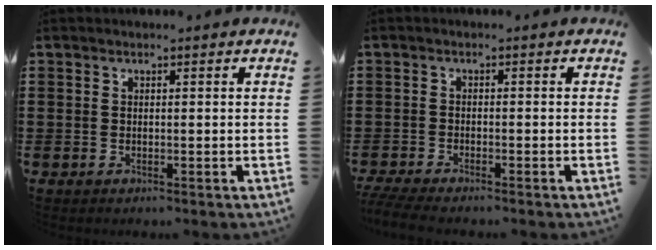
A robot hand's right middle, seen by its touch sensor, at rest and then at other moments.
{"total": 2.6, "force": [-2.4, 0.1, 0.9], "torque": [-0.030, -0.005, -0.053]}